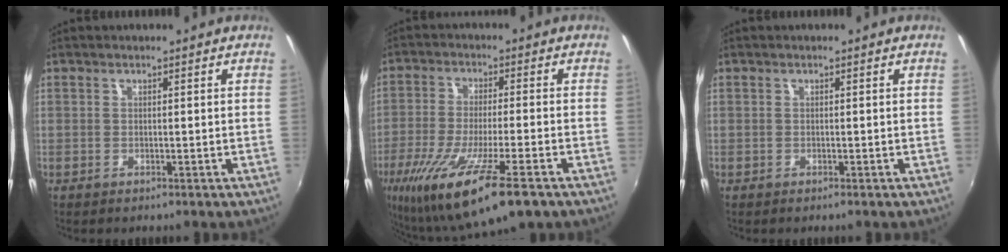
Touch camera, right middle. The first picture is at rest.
{"total": 17.9, "force": [-10.0, 3.2, 14.5], "torque": [-0.288, -0.066, -0.173]}
{"total": 0.0}